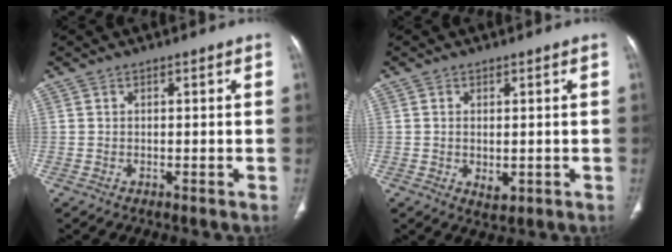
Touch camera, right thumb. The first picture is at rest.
{"total": 3.0, "force": [-0.4, 1.8, 2.3], "torque": [-0.038, -0.005, -0.001]}